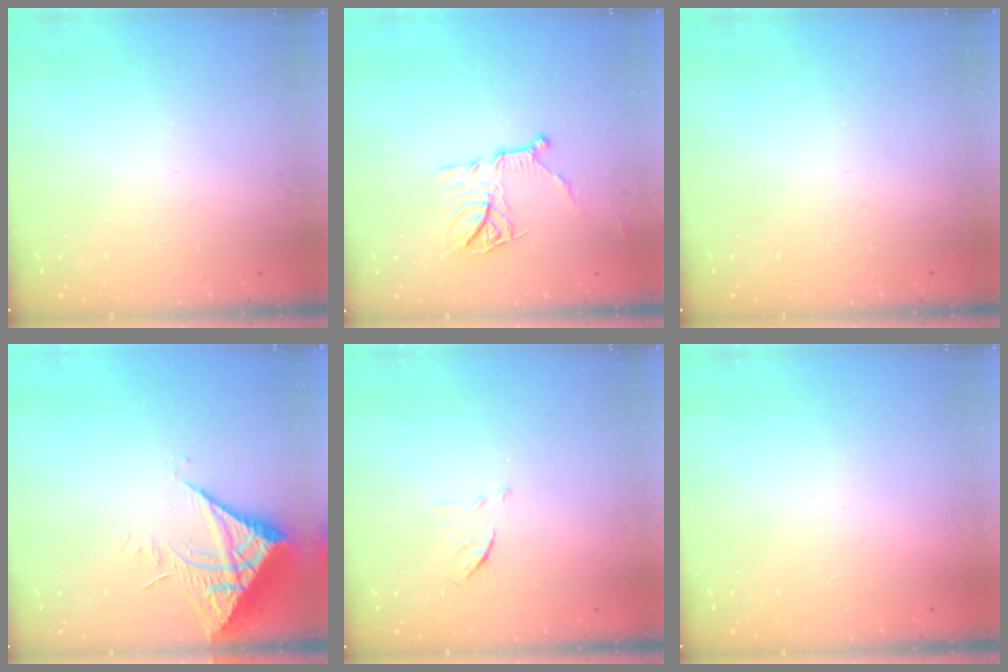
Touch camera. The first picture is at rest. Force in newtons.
{"total": 10.8, "press": 10.8, "slide": 0.4}
{"total": 0.0}
{"total": 8.0, "press": 8.0, "slide": 0.8}
{"total": 5.9, "press": 5.9, "slide": 0.5}
{"total": 1.6, "press": 1.6, "slide": 0.1}